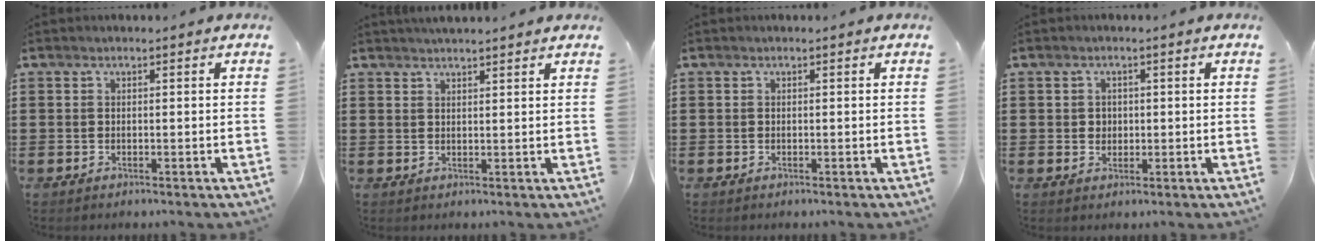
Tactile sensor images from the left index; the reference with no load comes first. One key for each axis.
{"total": 2.0, "fx": 2.0, "fy": 0.1, "fz": 0.4, "tx": -0.012, "ty": 0.000, "tz": 0.038}
{"total": 0.0}
{"total": 1.7, "fx": 0.2, "fy": 1.6, "fz": 0.4, "tx": -0.015, "ty": 0.009, "tz": 0.002}